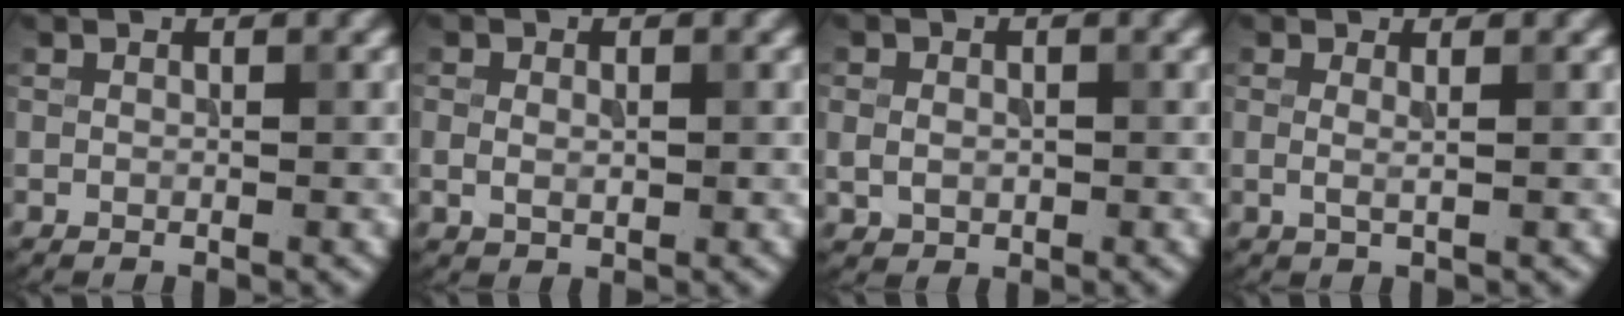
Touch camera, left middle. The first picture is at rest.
{"total": 1.5, "force": [0.1, 1.1, 1.1], "torque": [-0.019, 0.000, 0.002]}
{"total": 2.0, "force": [-0.1, 1.7, 1.1], "torque": [-0.020, -0.003, 0.001]}
{"total": 0.9, "force": [0.1, 0.2, 0.9], "torque": [-0.019, -0.005, 0.001]}